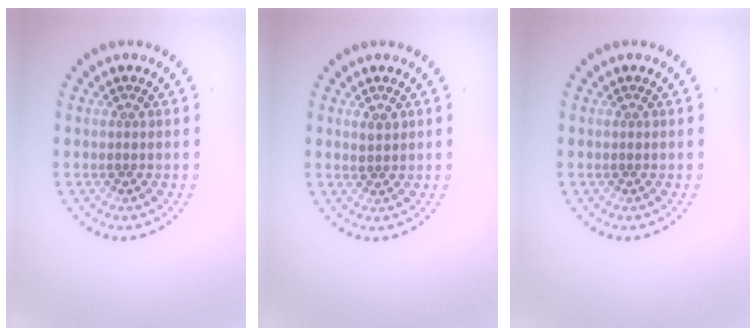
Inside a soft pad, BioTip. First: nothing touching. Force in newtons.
{"total": 0.9, "press": 0.9, "slide": 0.2}
{"total": 0.0}